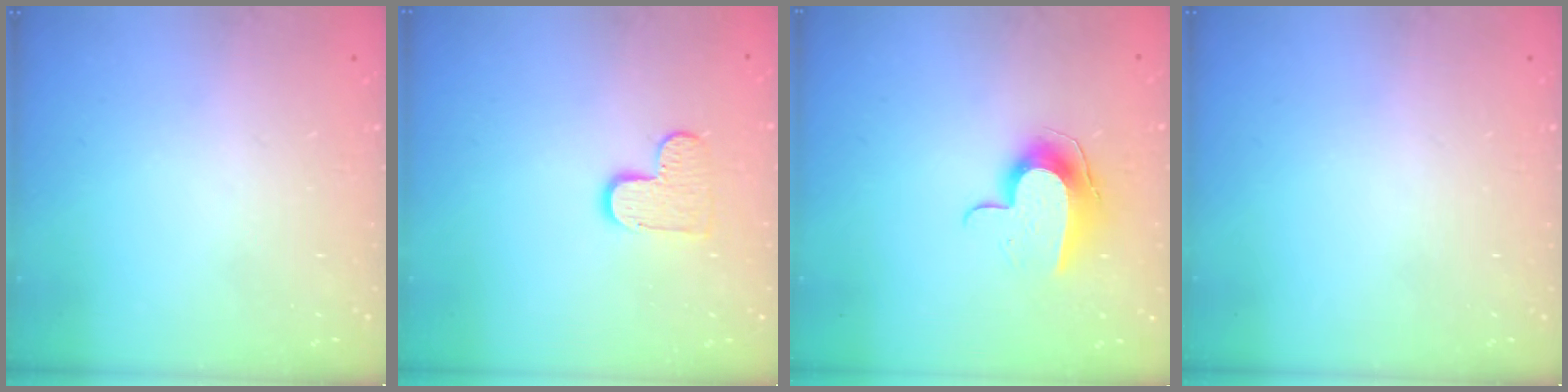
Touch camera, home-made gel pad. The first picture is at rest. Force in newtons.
{"total": 7.7, "press": 7.6, "slide": 0.3}
{"total": 9.9, "press": 9.9, "slide": 0.4}
{"total": 0.0}